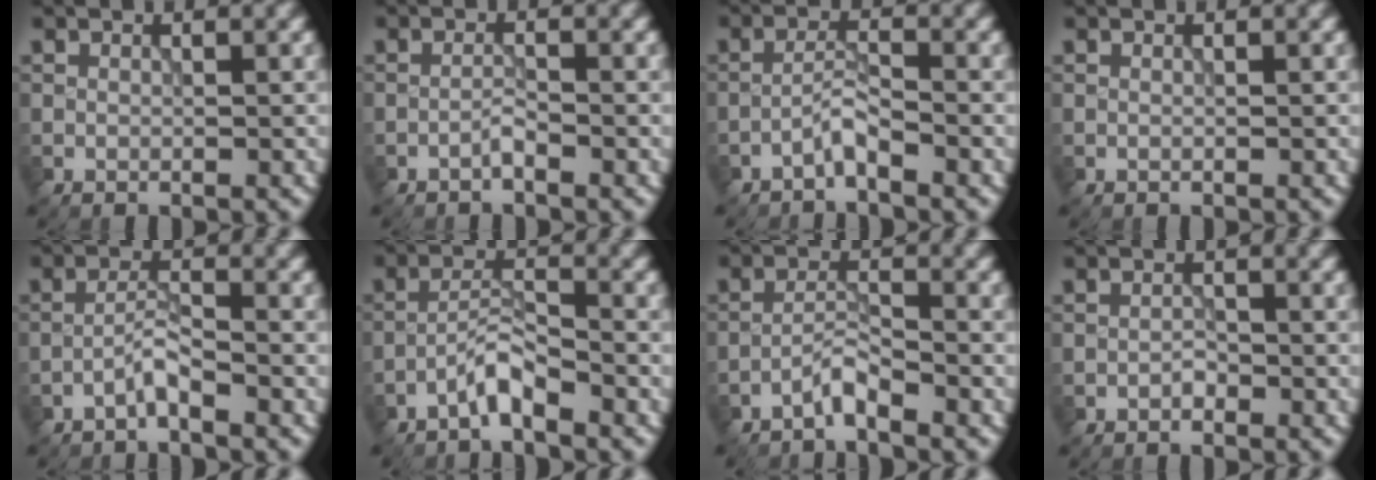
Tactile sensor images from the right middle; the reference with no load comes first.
{"total": 1.0, "force": [-0.8, 0.0, 0.6], "torque": [-0.010, 0.006, -0.017]}
{"total": 1.8, "force": [-1.4, 0.0, 1.0], "torque": [-0.018, 0.010, -0.033]}
{"total": 0.0}
{"total": 1.8, "force": [-1.4, 0.0, 1.1], "torque": [-0.020, 0.010, -0.033]}
{"total": 2.5, "force": [-2.0, 0.3, 1.5], "torque": [-0.029, 0.012, -0.045]}
{"total": 1.9, "force": [-1.7, 0.0, 0.8], "torque": [-0.014, 0.009, -0.039]}
{"total": 0.8, "force": [-0.5, 0.4, 0.5], "torque": [-0.008, 0.000, -0.010]}